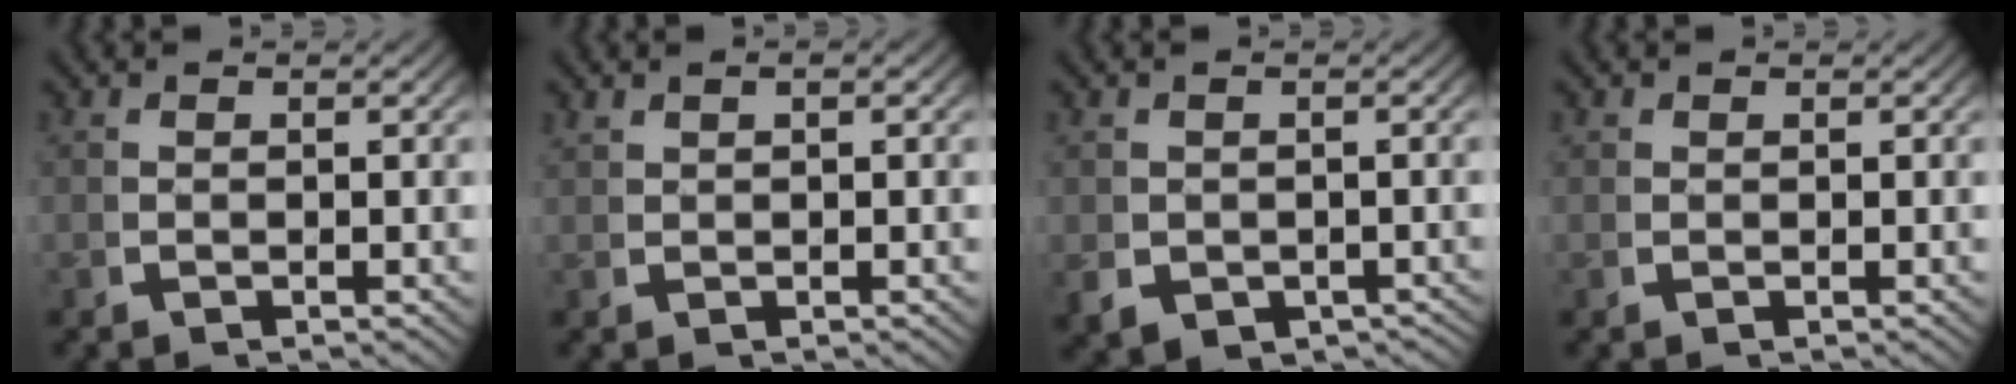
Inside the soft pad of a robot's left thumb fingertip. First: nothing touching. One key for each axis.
{"total": 0.8, "fx": 0.6, "fy": 0.2, "fz": 0.4, "tx": -0.007, "ty": 0.002, "tz": 0.016}
{"total": 4.3, "fx": -1.9, "fy": 3.3, "fz": 1.9, "tx": -0.044, "ty": -0.024, "tz": -0.019}
{"total": 0.6, "fx": 0.3, "fy": 0.5, "fz": 0.1, "tx": -0.004, "ty": -0.006, "tz": 0.009}